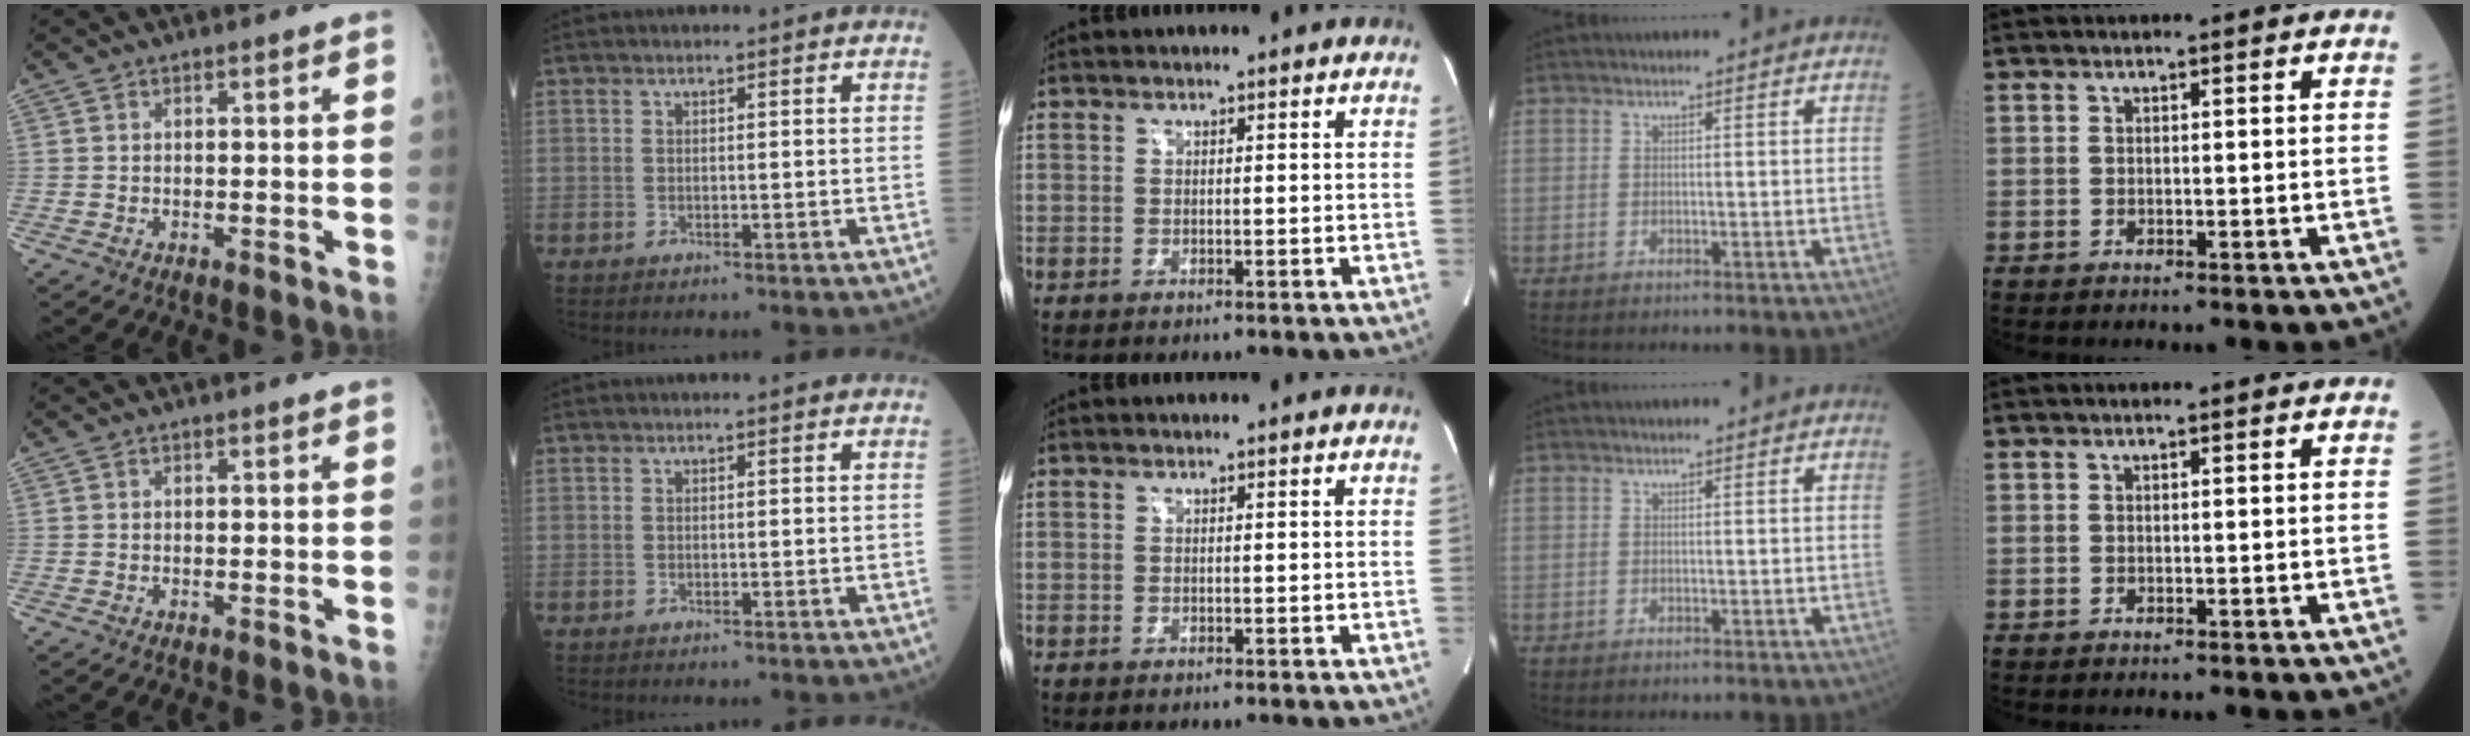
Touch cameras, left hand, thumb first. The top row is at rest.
{}